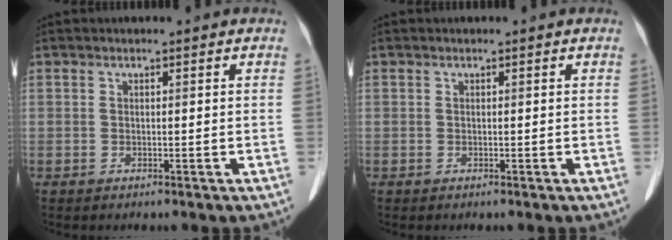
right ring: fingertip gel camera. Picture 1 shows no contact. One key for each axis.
{"total": 0.0}